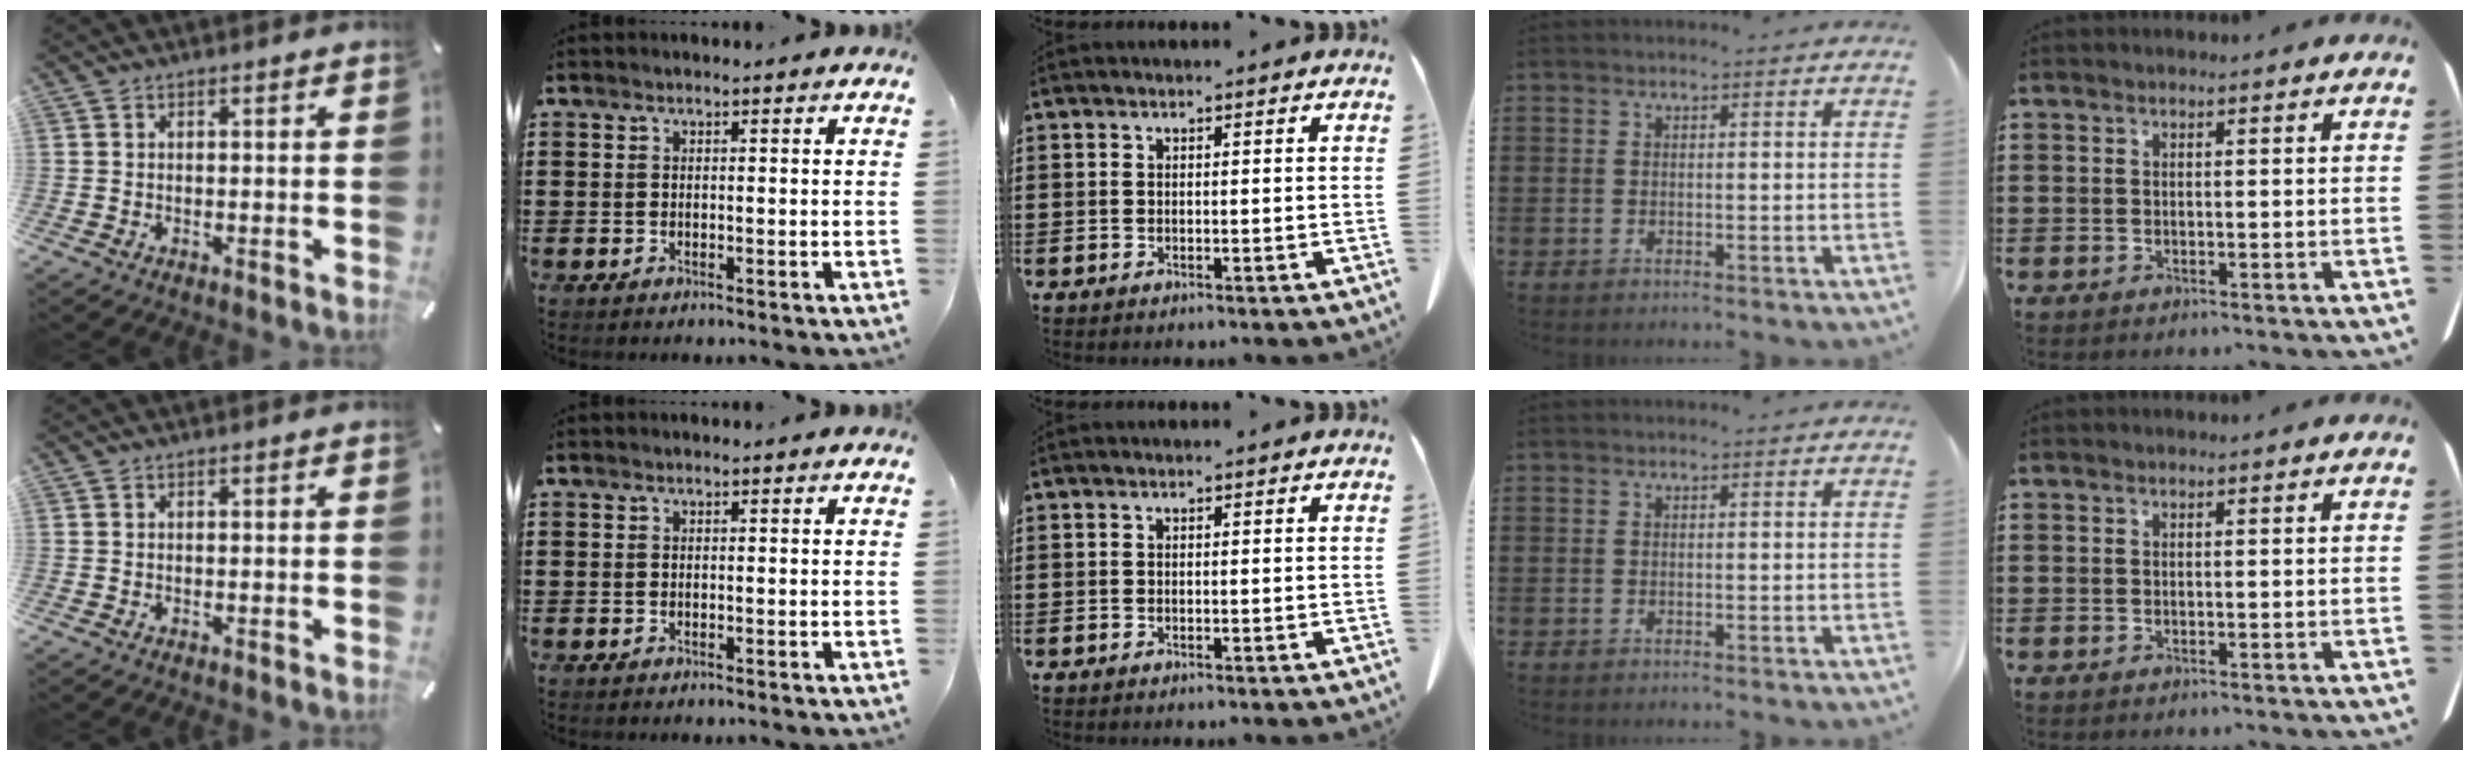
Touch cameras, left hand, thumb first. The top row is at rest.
{}